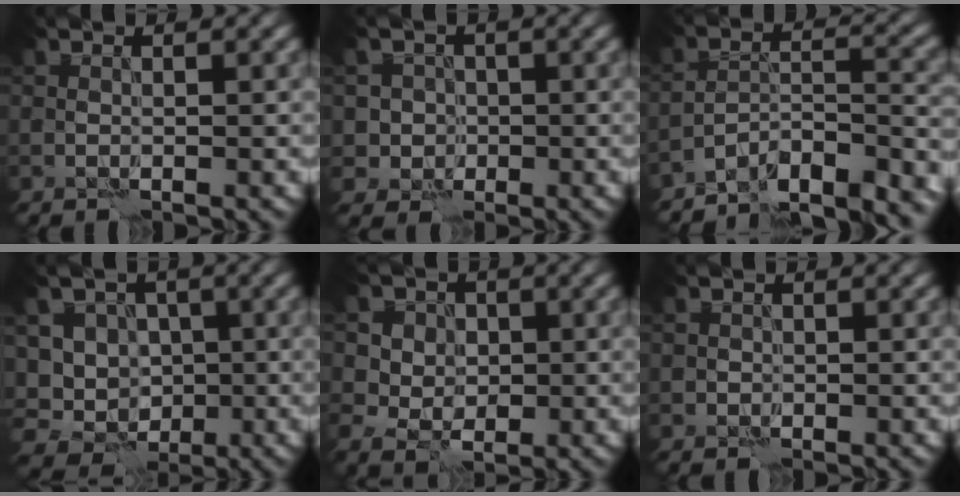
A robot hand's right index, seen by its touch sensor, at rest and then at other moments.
{"total": 2.3, "force": [-0.3, 2.3, 0.1], "torque": [0.017, 0.007, -0.018]}
{"total": 9.8, "force": [-8.8, 2.0, 3.8], "torque": [-0.051, 0.004, -0.134]}
{"total": 8.4, "force": [-2.1, 7.5, 3.1], "torque": [-0.048, 0.005, -0.053]}
{"total": 6.2, "force": [2.5, 5.1, 2.5], "torque": [-0.047, 0.013, 0.025]}
{"total": 0.5, "force": [-0.1, 0.4, -0.3], "torque": [0.011, -0.002, -0.003]}